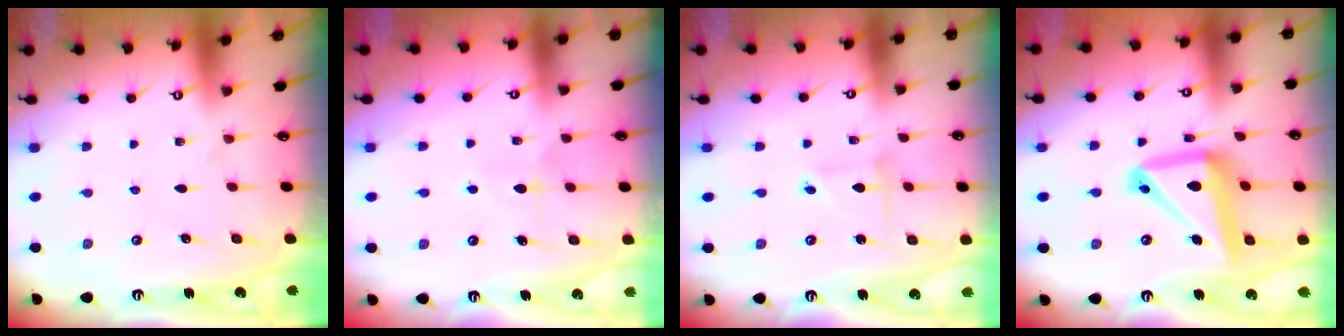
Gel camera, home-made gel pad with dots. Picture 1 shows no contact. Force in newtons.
{"total": 5.9, "press": 5.9, "slide": 0.3}
{"total": 2.1, "press": 2.1, "slide": 0.1}
{"total": 16.1, "press": 16.0, "slide": 1.8}